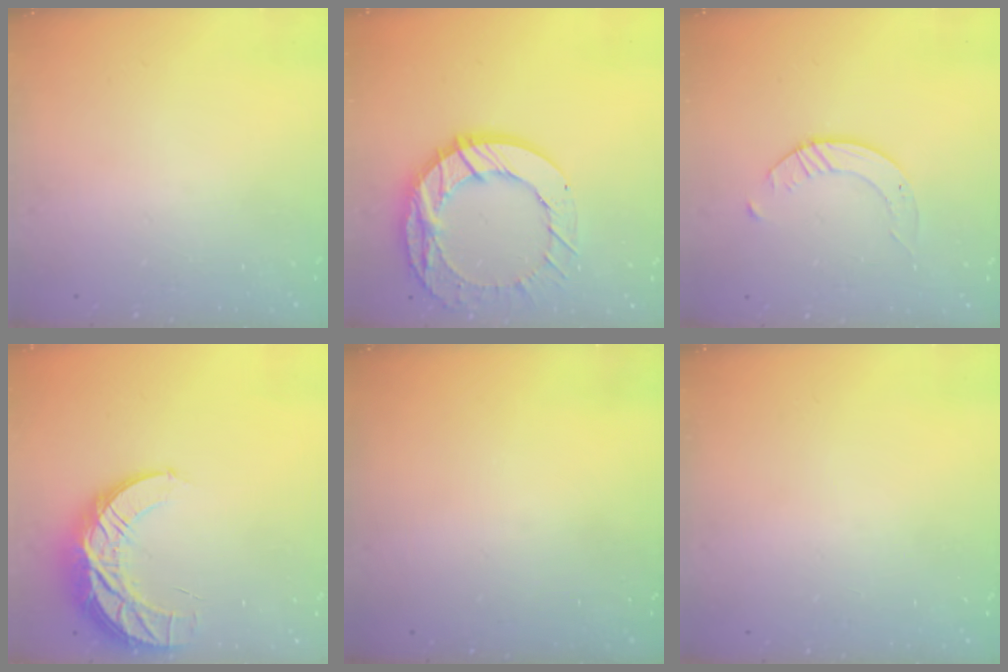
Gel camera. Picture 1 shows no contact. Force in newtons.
{"total": 18.3, "press": 18.3, "slide": 1.6}
{"total": 2.7, "press": 2.7, "slide": 0.3}
{"total": 11.6, "press": 11.6, "slide": 0.9}
{"total": 0.0}
{"total": 0.0}